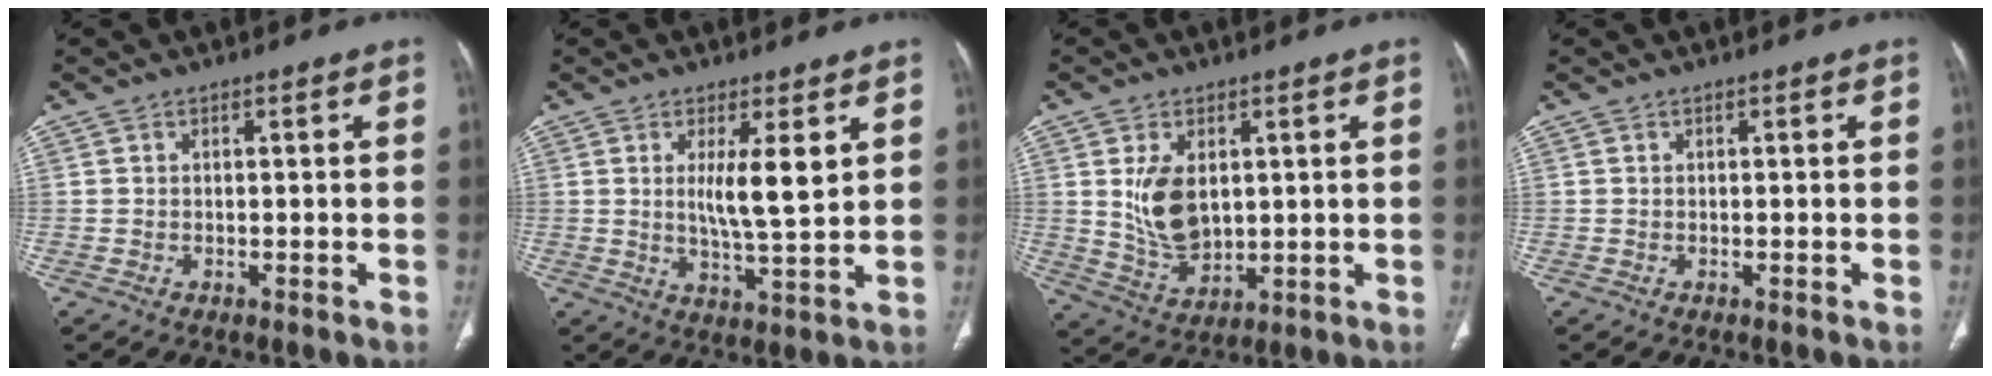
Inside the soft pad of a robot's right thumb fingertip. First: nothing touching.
{"total": 7.9, "force": [2.4, 1.6, 7.4], "torque": [-0.124, -0.029, 0.047]}
{"total": 9.3, "force": [1.8, 5.8, 7.0], "torque": [-0.116, -0.018, 0.052]}
{"total": 0.0}